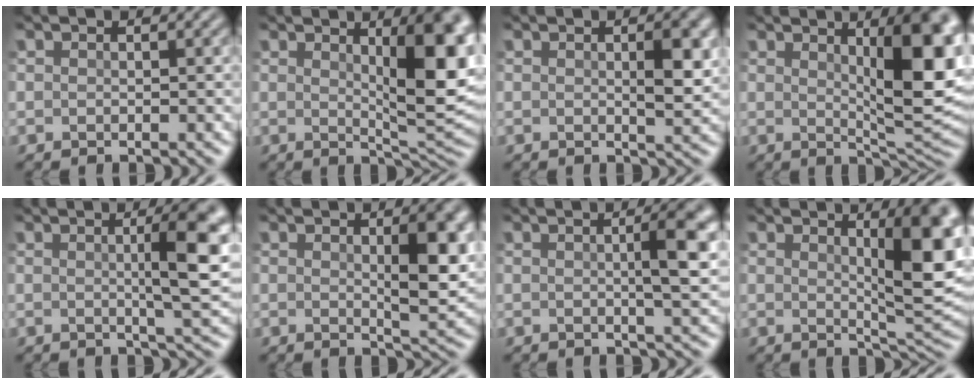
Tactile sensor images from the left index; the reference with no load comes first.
{"total": 8.5, "force": [2.4, 2.4, 7.8], "torque": [-0.105, 0.001, 0.043]}
{"total": 3.6, "force": [0.5, 1.5, 3.3], "torque": [-0.050, 0.000, 0.012]}
{"total": 9.6, "force": [2.6, 2.6, 8.9], "torque": [-0.116, 0.001, 0.046]}
{"total": 6.3, "force": [1.3, 0.9, 6.1], "torque": [-0.081, 0.009, 0.019]}
{"total": 5.9, "force": [1.2, 2.1, 5.4], "torque": [-0.078, 0.000, 0.025]}
{"total": 4.5, "force": [1.0, 0.8, 4.3], "torque": [-0.064, 0.009, 0.015]}
{"total": 7.8, "force": [2.4, 1.9, 7.2], "torque": [-0.096, 0.000, 0.042]}